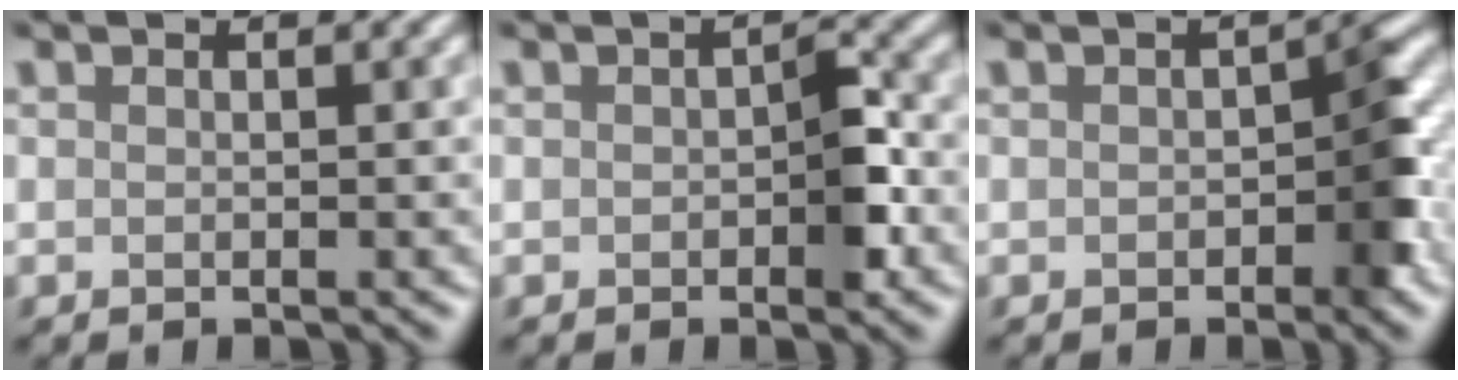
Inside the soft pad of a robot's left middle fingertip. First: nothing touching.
{"total": 2.6, "force": [-0.5, 1.3, 2.2], "torque": [-0.030, 0.000, -0.009]}
{"total": 3.6, "force": [-0.7, 1.9, 2.9], "torque": [-0.029, 0.002, -0.012]}